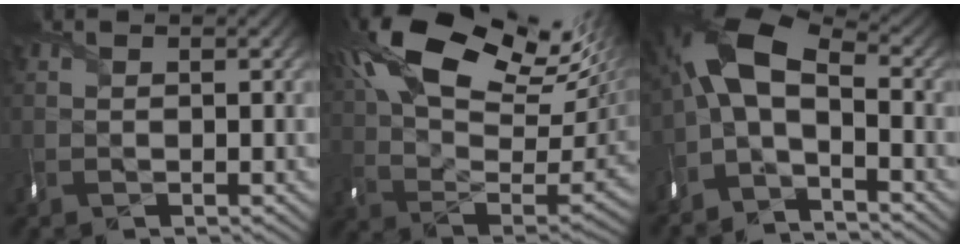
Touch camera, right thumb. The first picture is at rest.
{"total": 20.7, "force": [10.4, 9.4, 15.2], "torque": [-0.314, 0.051, 0.167]}
{"total": 9.7, "force": [-2.2, 4.5, 8.3], "torque": [-0.174, 0.022, -0.069]}